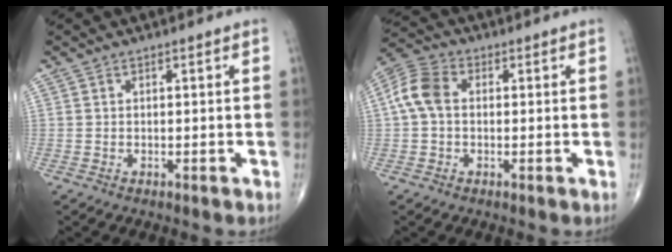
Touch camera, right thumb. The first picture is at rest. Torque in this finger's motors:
{"motor_torque": [0.40, 0.39, 0.69, 0.04, 0.05]}